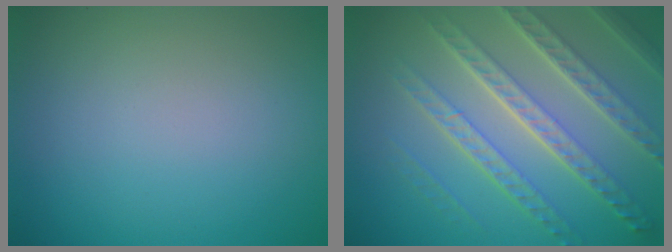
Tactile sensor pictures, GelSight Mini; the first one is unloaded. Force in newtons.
{"total": 7.2, "press": 5.0, "slide": 5.1}